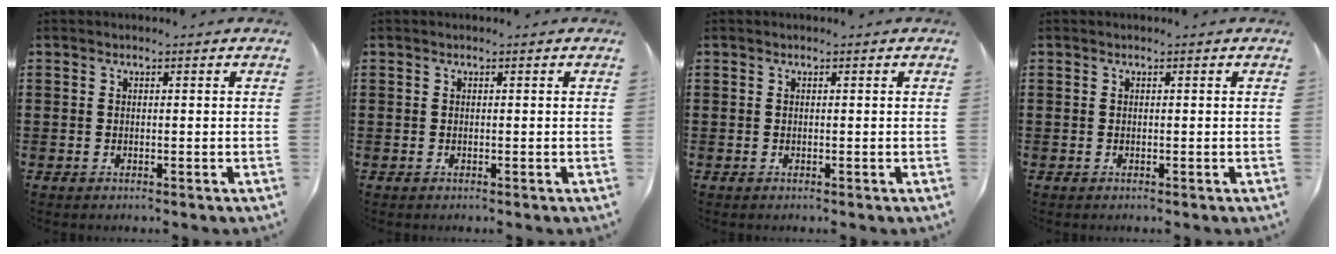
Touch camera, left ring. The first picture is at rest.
{"total": 0.0}
{"total": 0.0}
{"total": 0.0}